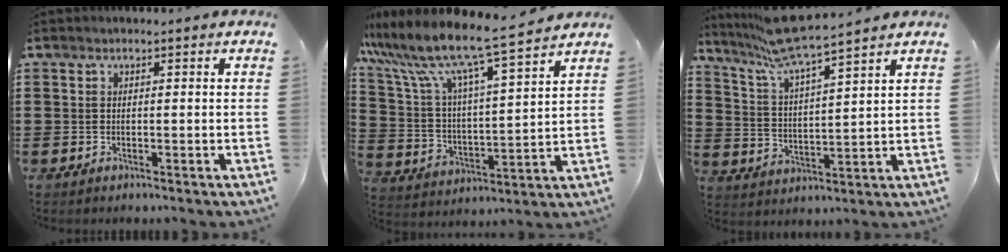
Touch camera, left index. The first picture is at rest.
{"total": 9.5, "force": [8.2, 0.1, 4.7], "torque": [-0.127, -0.057, 0.134]}
{"total": 8.3, "force": [7.4, -0.4, 3.8], "torque": [-0.100, -0.036, 0.131]}